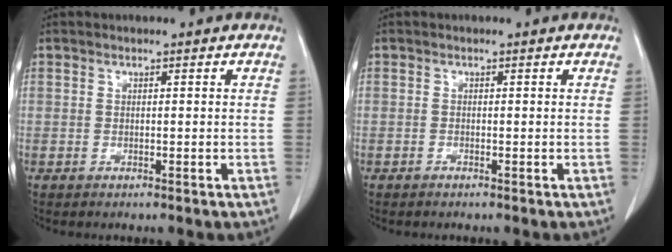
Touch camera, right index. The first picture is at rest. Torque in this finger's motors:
{"motor_torque": [-0.01, -0.05, 0.03, 0.01]}